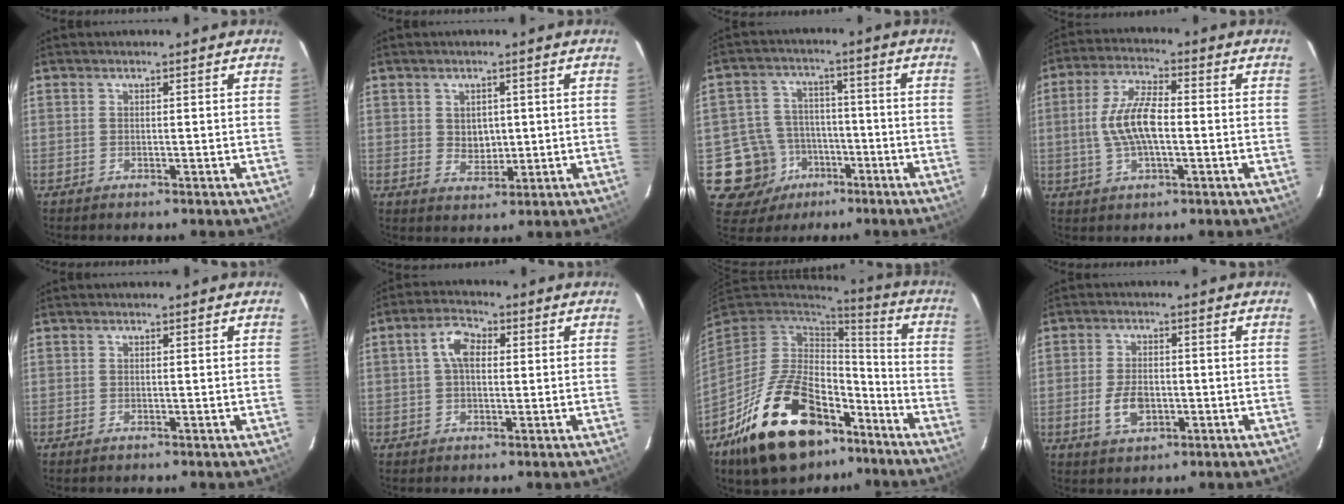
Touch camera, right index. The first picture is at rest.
{"total": 3.8, "force": [0.6, 3.2, 2.0], "torque": [-0.030, 0.000, 0.015]}
{"total": 10.9, "force": [-4.8, 9.7, 1.8], "torque": [-0.065, 0.030, -0.062]}
{"total": 9.3, "force": [-0.9, 3.5, 8.5], "torque": [-0.172, 0.009, -0.016]}
{"total": 0.0}
{"total": 5.6, "force": [1.0, 3.6, 4.2], "torque": [-0.078, 0.020, 0.018]}
{"total": 25.1, "force": [-14.0, 13.8, 15.6], "torque": [-0.305, 0.001, -0.210]}
{"total": 6.0, "force": [-1.6, 3.7, 4.5], "torque": [-0.092, 0.000, -0.023]}